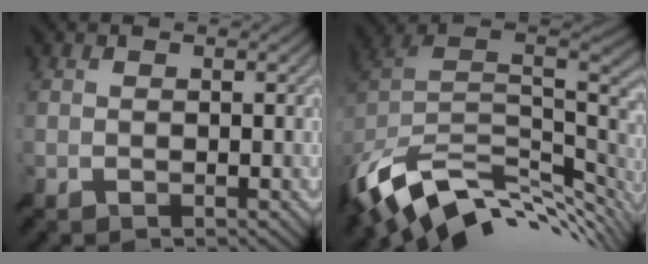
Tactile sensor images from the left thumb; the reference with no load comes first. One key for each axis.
{"total": 13.4, "fx": -5.2, "fy": 7.9, "fz": 9.5, "tx": -0.214, "ty": -0.026, "tz": -0.076}